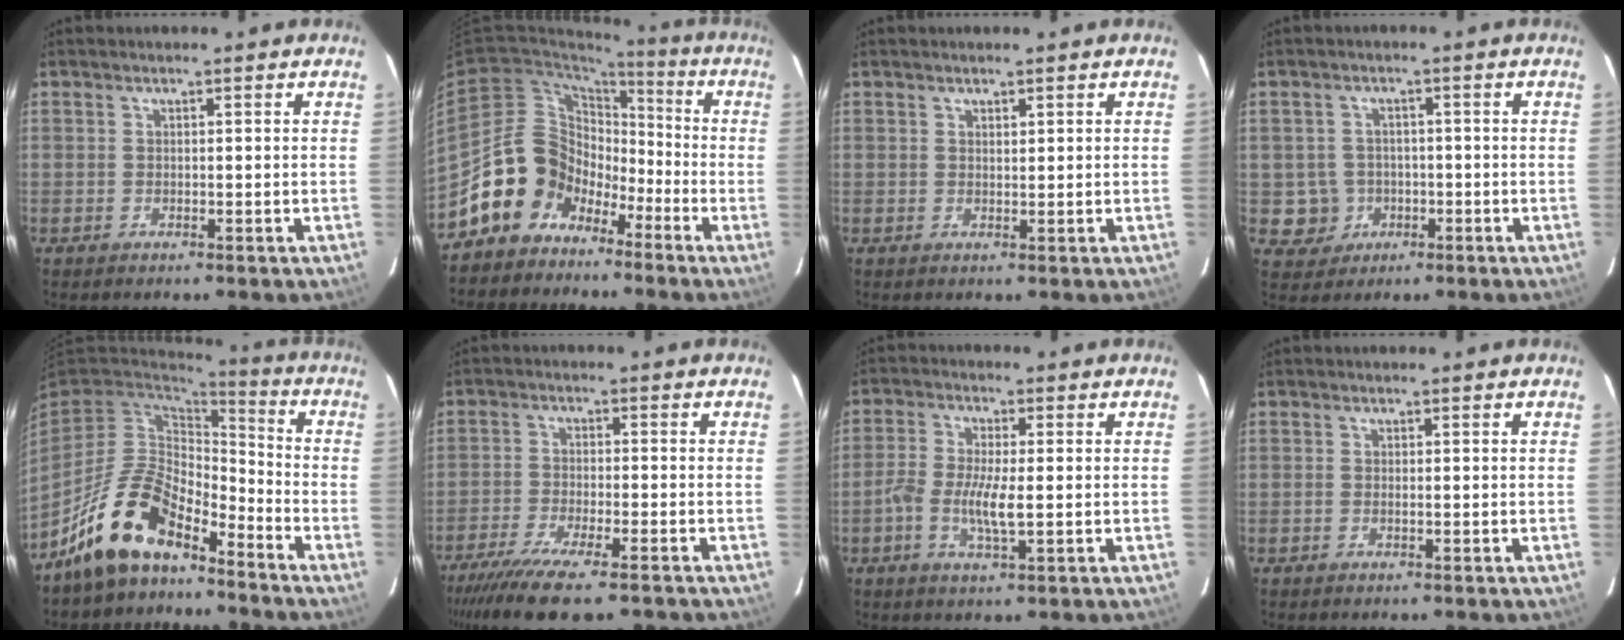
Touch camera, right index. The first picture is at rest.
{"total": 12.9, "force": [-7.1, 10.0, 3.9], "torque": [-0.081, 0.033, -0.124]}
{"total": 0.7, "force": [0.6, 0.3, 0.3], "torque": [-0.004, 0.001, 0.011]}
{"total": 5.4, "force": [-1.2, 5.2, 0.5], "torque": [-0.020, 0.021, -0.008]}
{"total": 14.3, "force": [-10.3, 6.1, 7.8], "torque": [-0.164, 0.012, -0.192]}
{"total": 12.7, "force": [-9.8, 2.4, 7.8], "torque": [-0.174, -0.044, -0.171]}
{"total": 6.5, "force": [-1.2, 1.5, 6.2], "torque": [-0.130, -0.002, -0.028]}
{"total": 0.6, "force": [-0.1, -0.1, 0.5], "torque": [-0.011, 0.000, -0.004]}